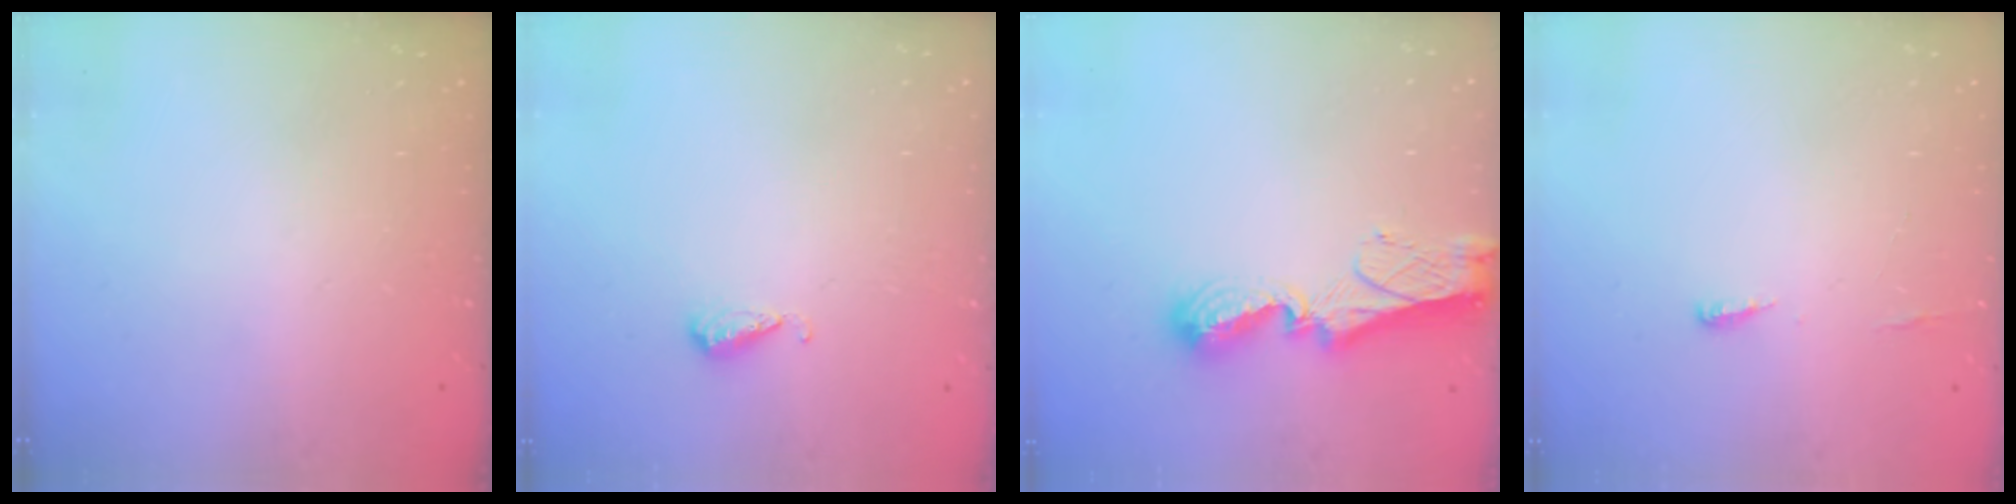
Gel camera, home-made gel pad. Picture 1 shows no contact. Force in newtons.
{"total": 4.9, "press": 4.9, "slide": 0.5}
{"total": 10.2, "press": 10.1, "slide": 1.1}
{"total": 3.7, "press": 3.5, "slide": 1.2}